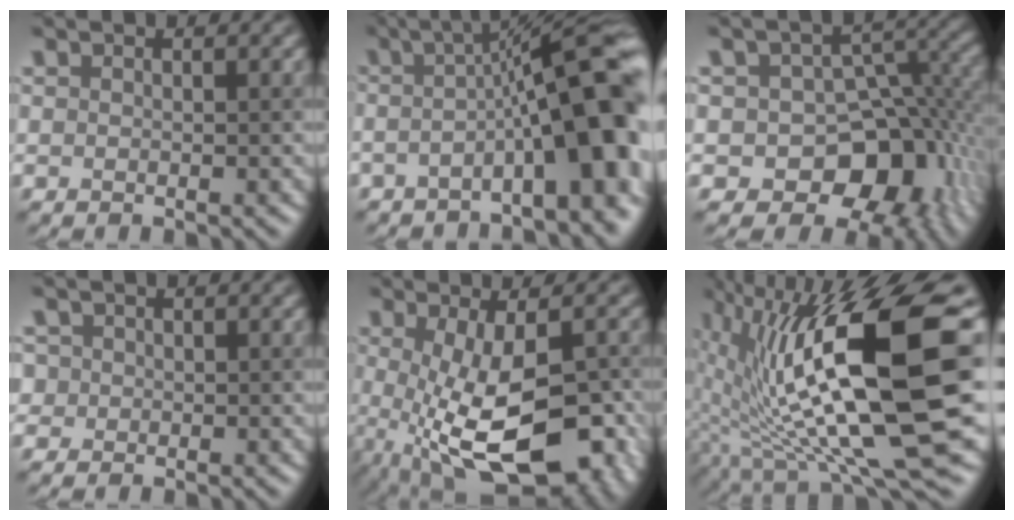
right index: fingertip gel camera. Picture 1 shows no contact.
{"total": 14.1, "force": [-3.0, 3.6, 13.3], "torque": [-0.158, 0.027, -0.048]}
{"total": 10.1, "force": [-3.7, 6.9, 6.4], "torque": [-0.075, -0.007, -0.062]}
{"total": 2.2, "force": [0.6, 2.0, 0.7], "torque": [-0.008, 0.011, 0.007]}
{"total": 11.8, "force": [-2.7, 5.2, 10.3], "torque": [-0.182, -0.031, -0.026]}
{"total": 16.1, "force": [1.9, 4.6, 15.3], "torque": [-0.261, -0.003, 0.041]}